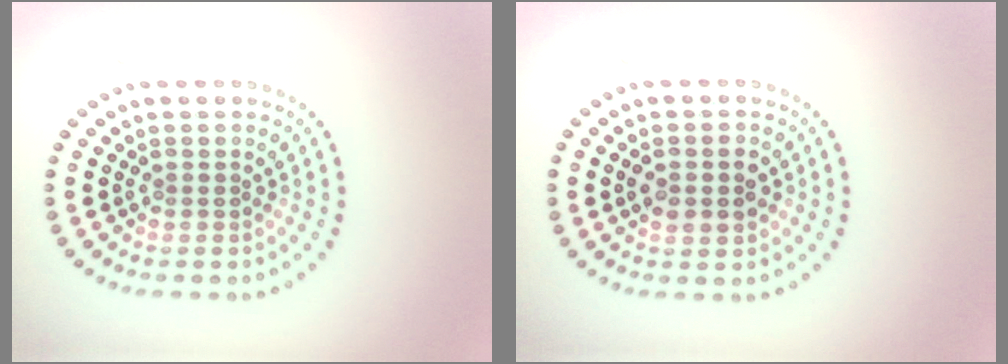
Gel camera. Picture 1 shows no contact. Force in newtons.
{"total": 2.9, "press": 2.9, "slide": 0.1}